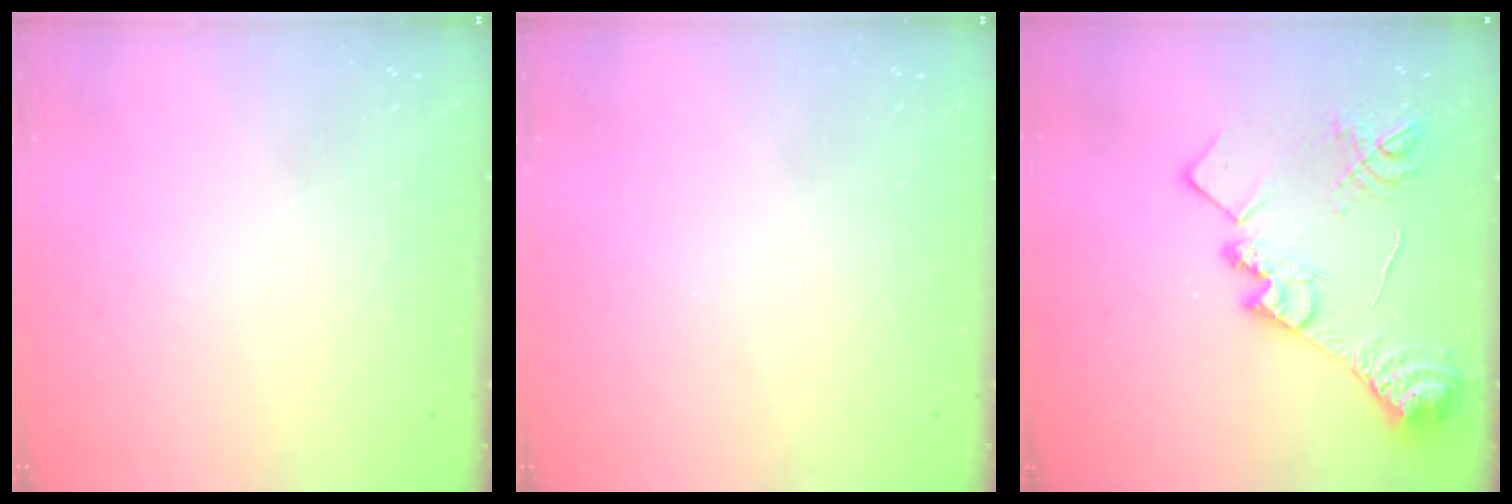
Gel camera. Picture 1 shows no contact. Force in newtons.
{"total": 0.0}
{"total": 19.6, "press": 19.5, "slide": 1.6}